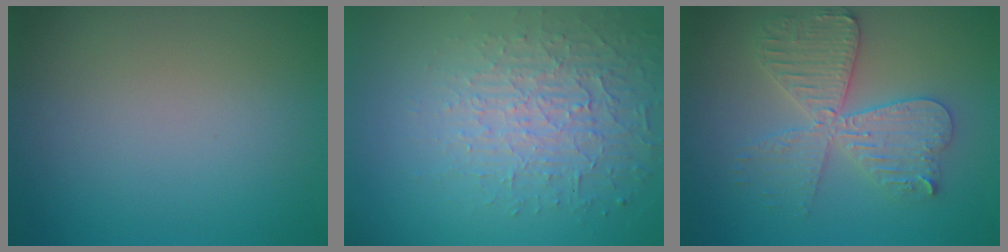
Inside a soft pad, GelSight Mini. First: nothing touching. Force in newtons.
{"total": 3.7, "press": 3.3, "slide": 1.7}
{"total": 5.7, "press": 5.6, "slide": 0.8}